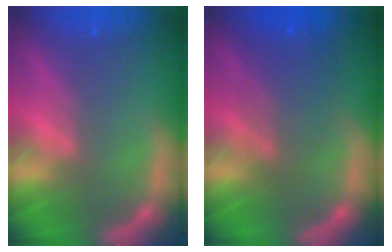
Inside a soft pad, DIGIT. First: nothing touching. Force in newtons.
{"total": 5.1}